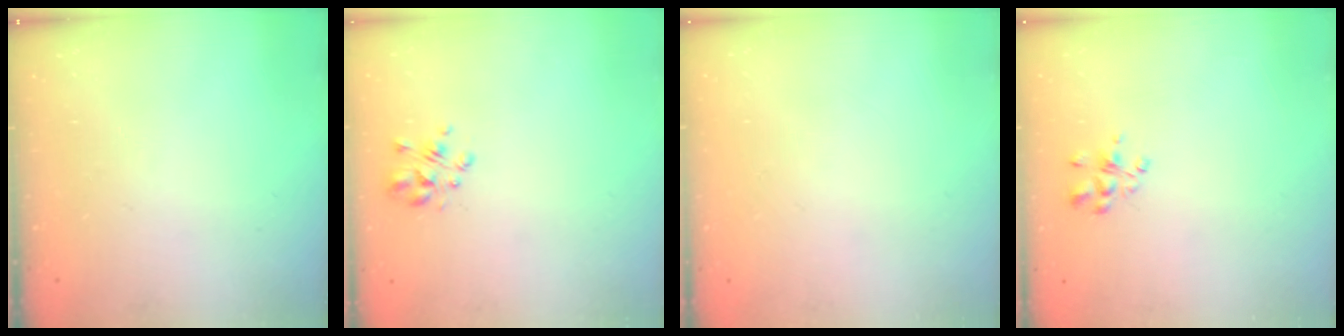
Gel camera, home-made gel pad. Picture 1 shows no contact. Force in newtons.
{"total": 2.5, "press": 2.4, "slide": 0.8}
{"total": 1.9, "press": 1.9, "slide": 0.2}
{"total": 3.3, "press": 3.2, "slide": 0.8}